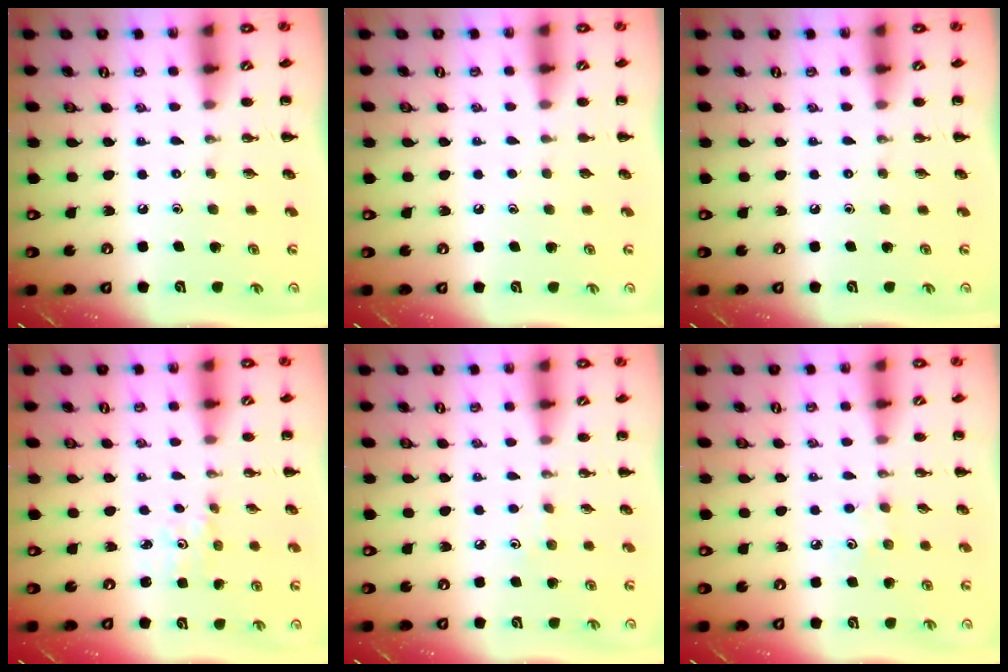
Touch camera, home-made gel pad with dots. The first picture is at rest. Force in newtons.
{"total": 0.8, "press": 0.8, "slide": 0.1}
{"total": 0.0}
{"total": 1.2, "press": 1.1, "slide": 0.4}
{"total": 3.1, "press": 2.9, "slide": 1.0}
{"total": 4.4, "press": 4.3, "slide": 1.2}